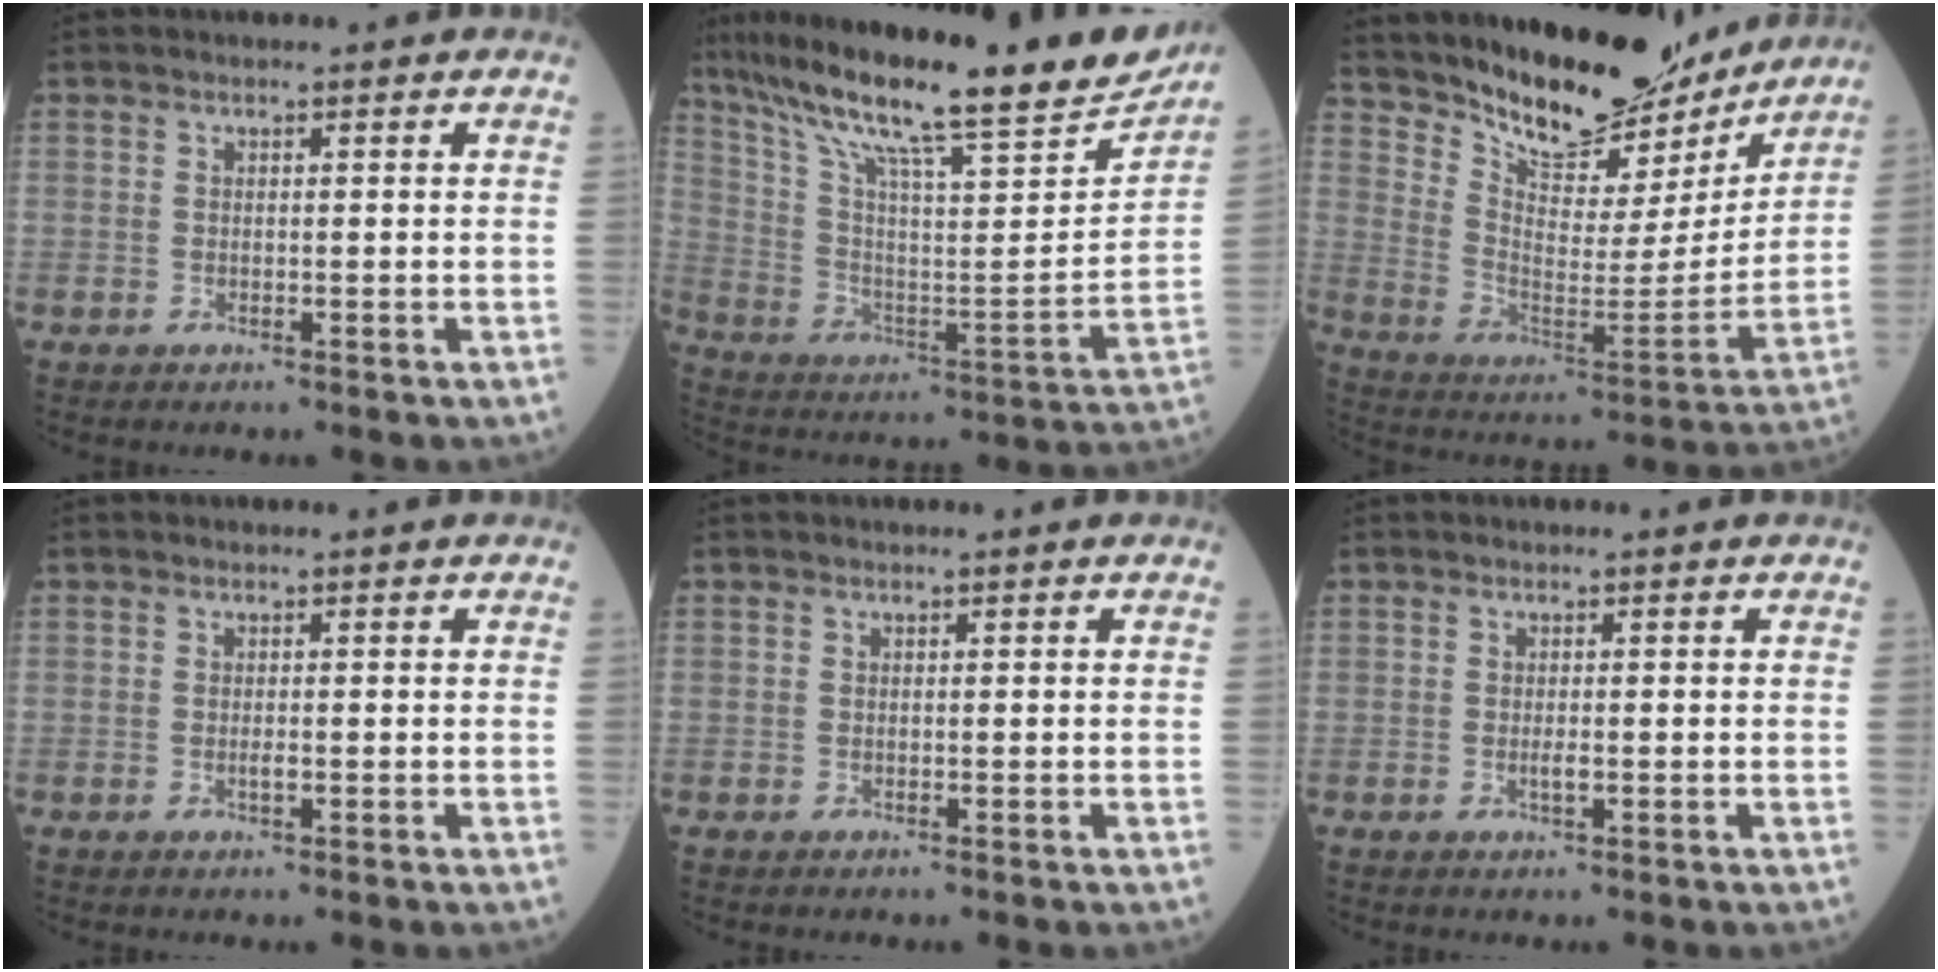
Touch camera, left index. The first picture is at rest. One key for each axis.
{"total": 27.3, "fx": 21.7, "fy": 3.3, "fz": 16.3, "tx": -0.283, "ty": -0.005, "tz": 0.325}
{"total": 17.5, "fx": 15.7, "fy": 5.2, "fz": 5.5, "tx": -0.097, "ty": -0.031, "tz": 0.244}
{"total": 0.6, "fx": -0.1, "fy": 0.2, "fz": 0.6, "tx": -0.011, "ty": -0.001, "tz": -0.002}
{"total": 0.0}
{"total": 0.9, "fx": -0.1, "fy": 0.2, "fz": 0.9, "tx": -0.019, "ty": -0.003, "tz": -0.001}